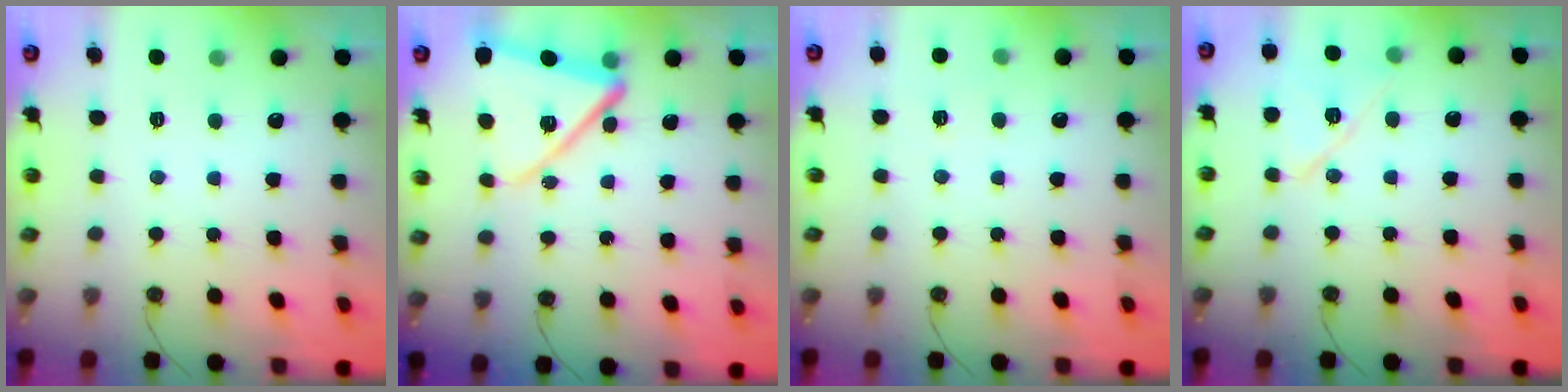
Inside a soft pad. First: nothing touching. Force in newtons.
{"total": 15.0, "press": 14.9, "slide": 1.6}
{"total": 2.1, "press": 2.1, "slide": 0.4}
{"total": 12.1, "press": 11.7, "slide": 3.3}